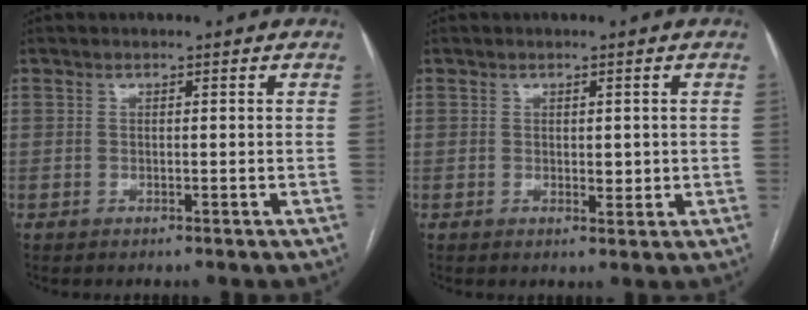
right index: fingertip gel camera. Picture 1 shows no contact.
{"total": 2.1, "force": [0.1, 1.2, 1.7], "torque": [-0.022, -0.004, 0.004]}